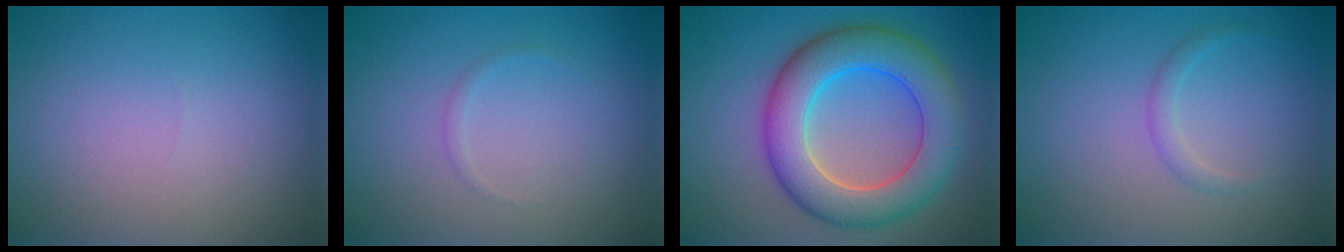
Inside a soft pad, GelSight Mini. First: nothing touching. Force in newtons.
{"total": 0.6, "press": 0.6, "slide": 0.0}
{"total": 8.6, "press": 8.6, "slide": 0.2}
{"total": 1.1, "press": 1.1, "slide": 0.1}